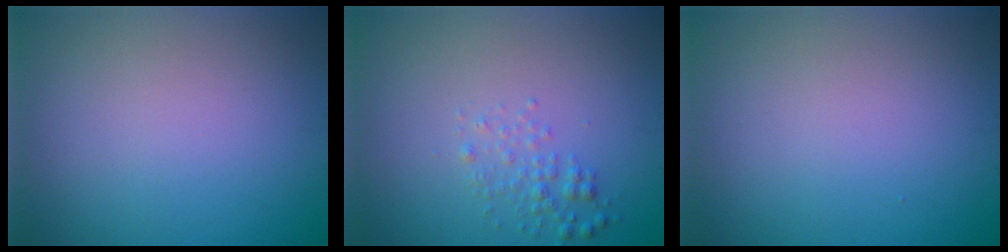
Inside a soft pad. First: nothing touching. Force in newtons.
{"total": 1.5, "press": 1.5, "slide": 0.0}
{"total": 0.0}